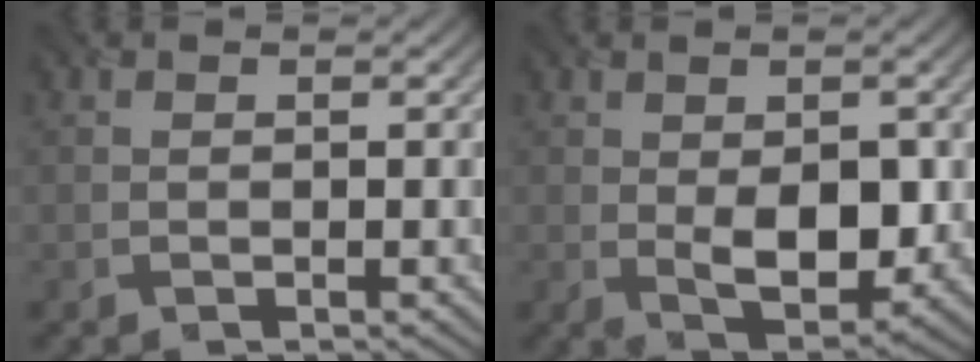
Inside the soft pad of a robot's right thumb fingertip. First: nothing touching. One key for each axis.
{"total": 5.9, "fx": -0.4, "fy": 3.3, "fz": 4.9, "tx": -0.091, "ty": -0.015, "tz": 0.002}